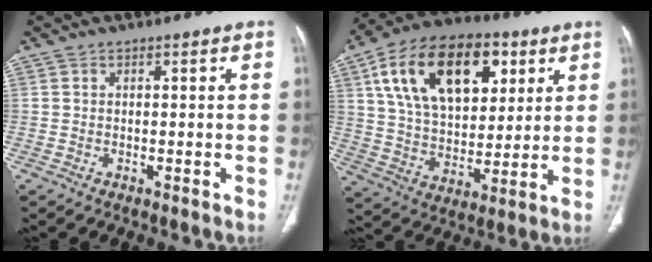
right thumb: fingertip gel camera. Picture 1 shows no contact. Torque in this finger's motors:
{"motor_torque": [-1.02, 2.07, 0.67, 0.25, 0.22]}